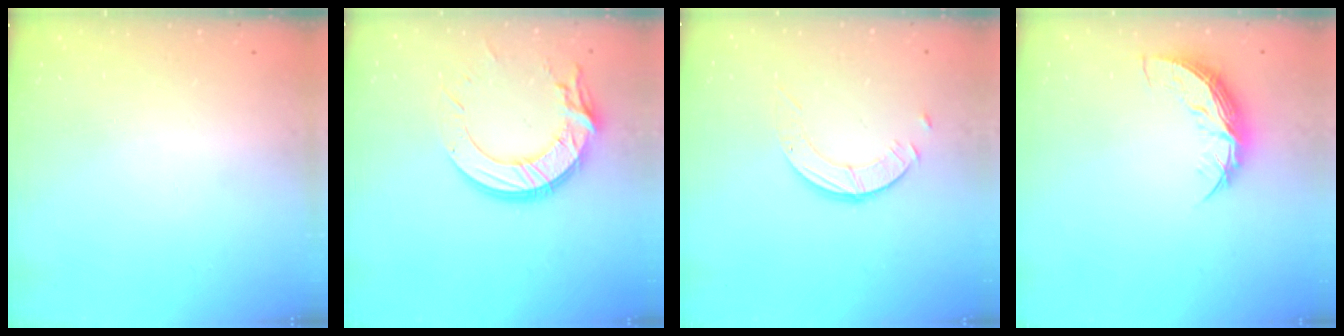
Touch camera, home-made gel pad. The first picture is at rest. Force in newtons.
{"total": 15.3, "press": 15.2, "slide": 1.5}
{"total": 3.5, "press": 3.5, "slide": 0.2}
{"total": 8.3, "press": 8.3, "slide": 0.7}